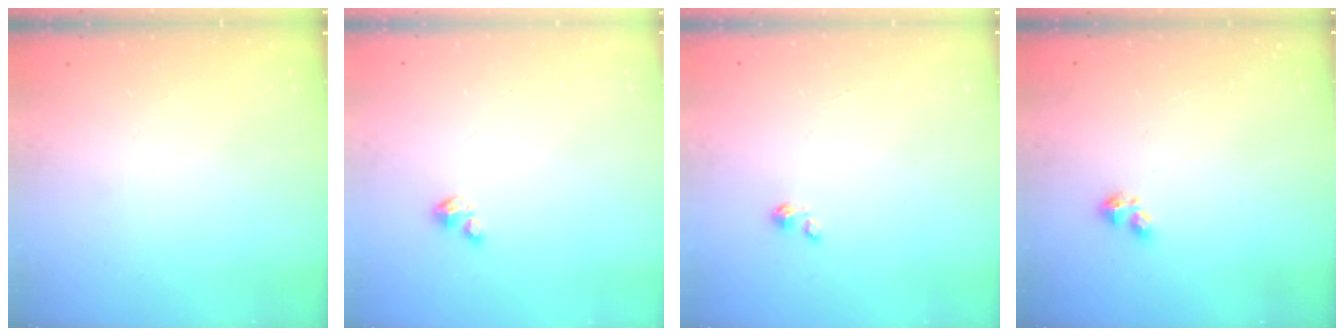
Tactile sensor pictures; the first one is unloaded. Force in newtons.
{"total": 1.2, "press": 1.2, "slide": 0.2}
{"total": 0.0}
{"total": 2.2, "press": 2.2, "slide": 0.4}